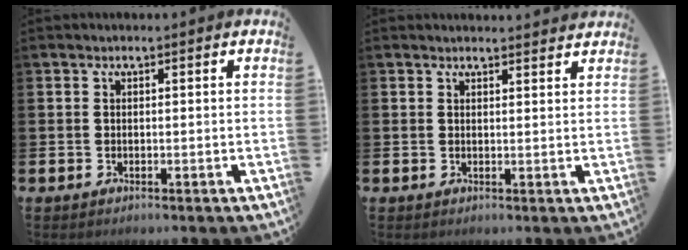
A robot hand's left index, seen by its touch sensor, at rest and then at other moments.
{"total": 1.7, "force": [1.7, 0.1, -0.1], "torque": [0.014, -0.013, 0.027]}